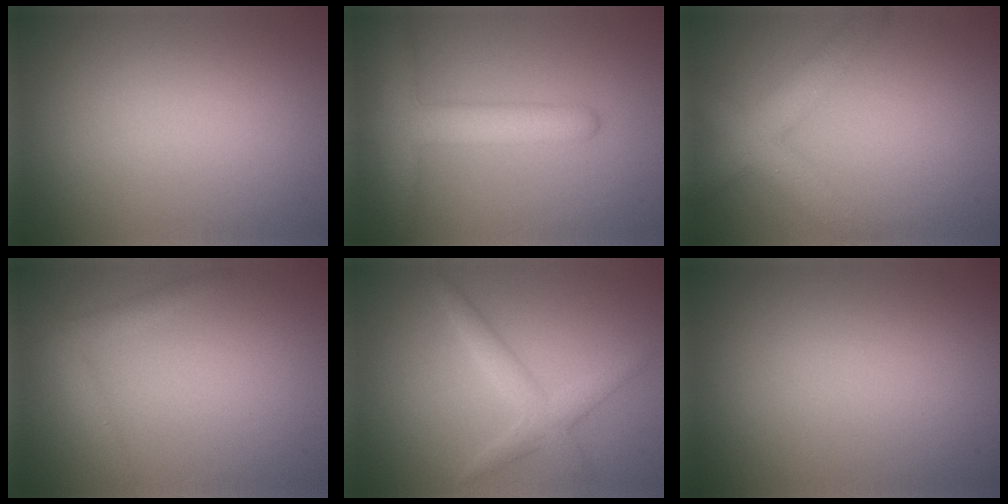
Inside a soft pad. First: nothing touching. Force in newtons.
{"total": 5.8, "press": 5.8, "slide": 0.3}
{"total": 5.4, "press": 5.4, "slide": 0.2}
{"total": 2.3, "press": 2.3, "slide": 0.1}
{"total": 2.9, "press": 2.9, "slide": 0.1}
{"total": 0.0}